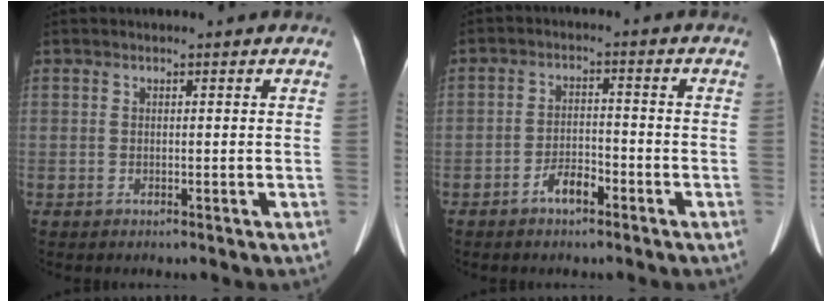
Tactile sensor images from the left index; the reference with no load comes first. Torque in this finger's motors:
{"motor_torque": [0.65, 0.63, 0.35, 0.02]}